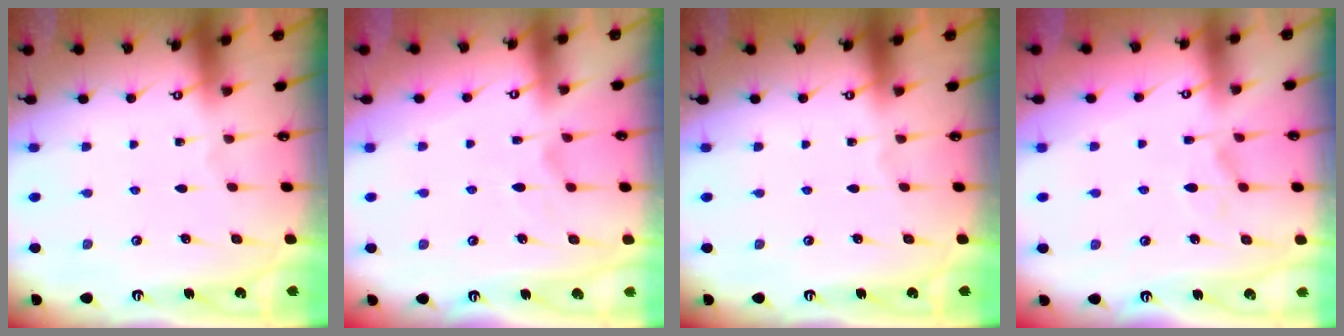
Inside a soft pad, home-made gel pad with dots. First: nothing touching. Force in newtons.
{"total": 1.8, "press": 1.3, "slide": 1.2}
{"total": 0.0}
{"total": 1.0, "press": 0.2, "slide": 0.9}